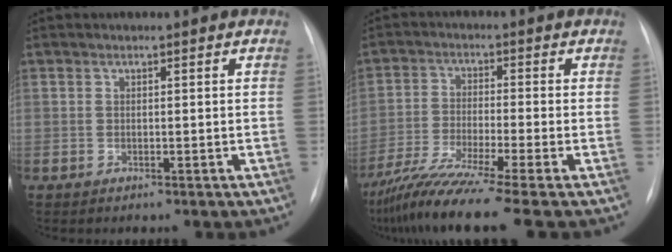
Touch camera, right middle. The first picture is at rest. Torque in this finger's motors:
{"motor_torque": [1.21, -0.93, 0.51, 0.18]}